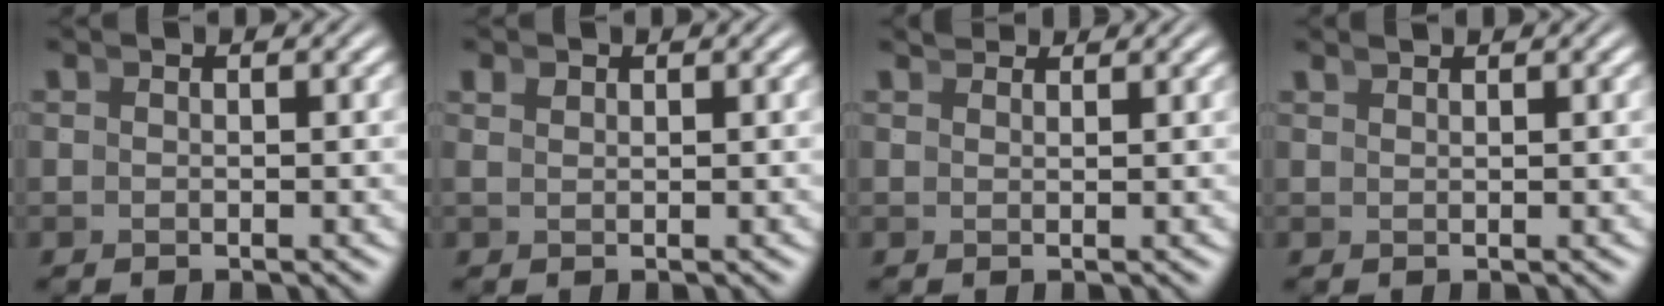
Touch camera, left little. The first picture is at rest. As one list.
[{"total": 0.9, "force": [0.8, -0.3, 0.3], "torque": [0.005, 0.003, 0.019]}, {"total": 1.5, "force": [1.4, -0.4, 0.1], "torque": [0.007, 0.003, 0.024]}, {"total": 0.7, "force": [0.4, -0.6, 0.0], "torque": [0.008, 0.002, 0.012]}]